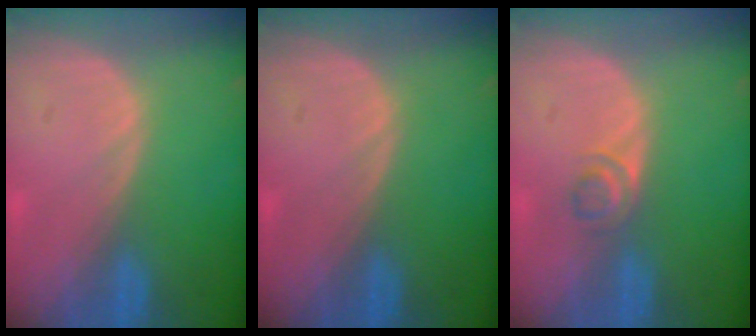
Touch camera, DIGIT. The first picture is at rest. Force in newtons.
{"total": 0.0}
{"total": 2.3, "press": 2.1, "slide": 1.0}